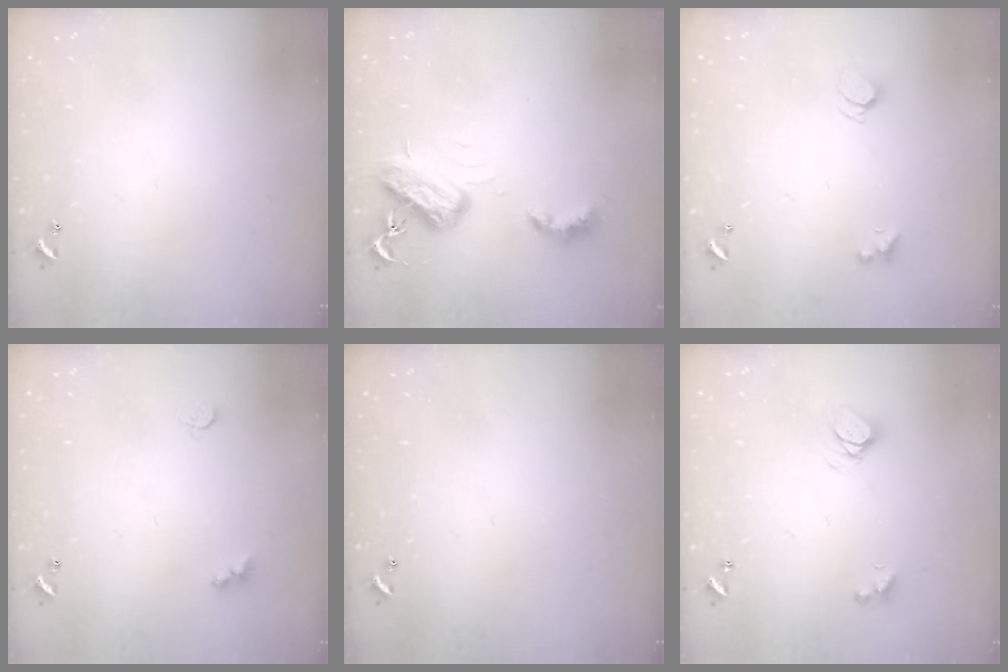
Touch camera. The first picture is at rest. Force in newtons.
{"total": 5.9, "press": 5.9, "slide": 0.7}
{"total": 2.5, "press": 2.4, "slide": 0.6}
{"total": 2.9, "press": 2.8, "slide": 0.7}
{"total": 0.0}
{"total": 4.7, "press": 4.7, "slide": 0.4}